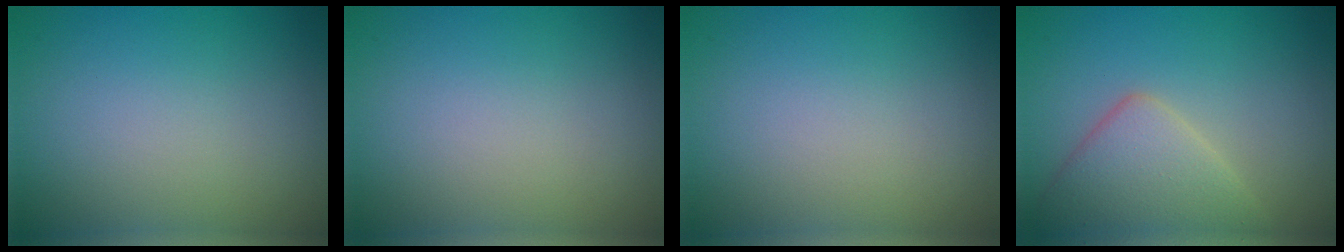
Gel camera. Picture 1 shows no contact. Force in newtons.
{"total": 0.0}
{"total": 0.0}
{"total": 4.8, "press": 4.8, "slide": 0.3}